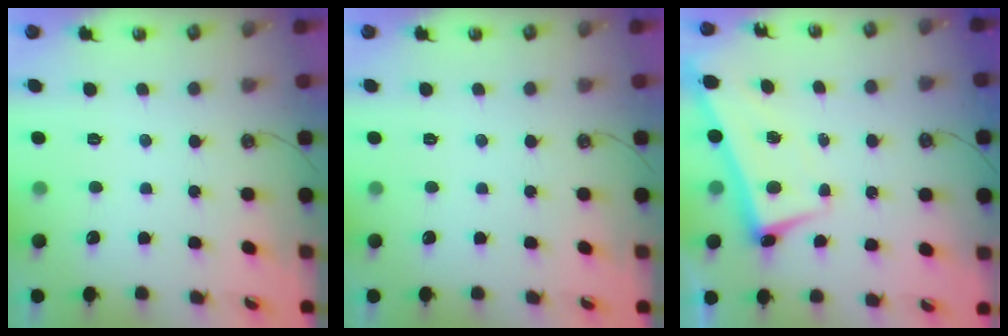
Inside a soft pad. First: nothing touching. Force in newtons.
{"total": 0.0}
{"total": 3.9, "press": 3.8, "slide": 0.8}